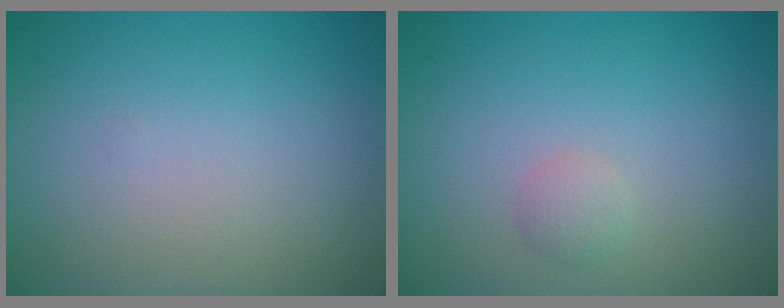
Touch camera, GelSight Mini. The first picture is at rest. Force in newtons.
{"total": 1.1, "press": 1.1, "slide": 0.0}